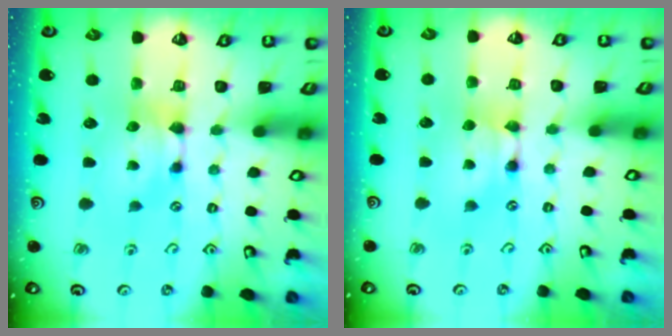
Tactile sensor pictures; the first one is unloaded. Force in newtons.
{"total": 1.7, "press": 1.7, "slide": 0.1}